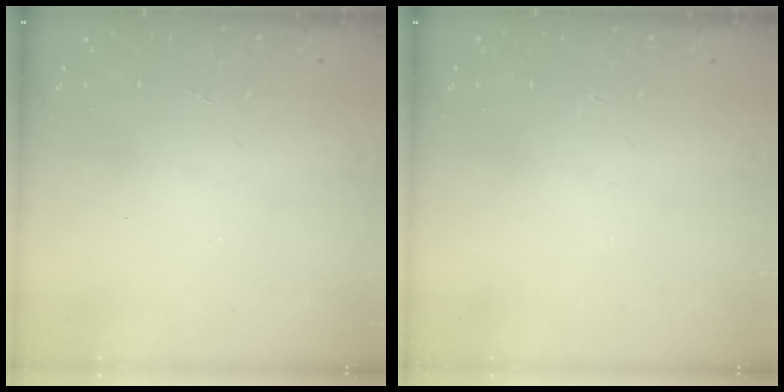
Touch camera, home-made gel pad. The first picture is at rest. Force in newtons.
{"total": 0.0}